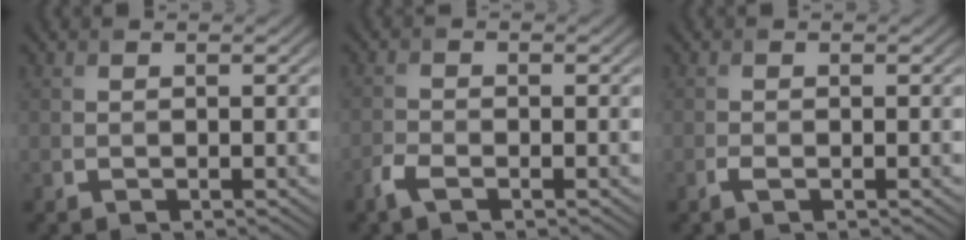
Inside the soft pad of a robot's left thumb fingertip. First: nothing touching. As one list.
[{"total": 2.2, "force": [-1.6, 0.8, 1.4], "torque": [-0.038, -0.003, -0.039]}, {"total": 1.0, "force": [-0.5, 0.3, 0.8], "torque": [-0.019, -0.001, -0.012]}]